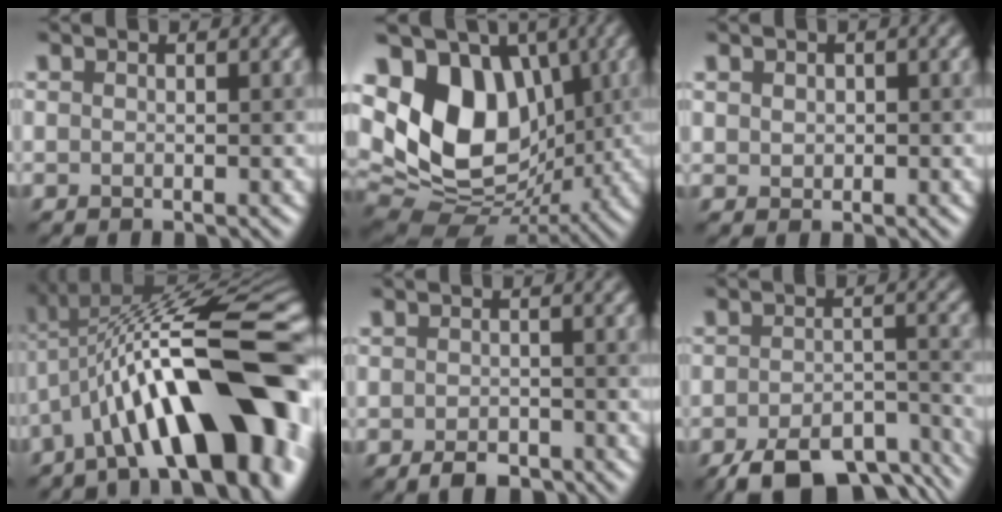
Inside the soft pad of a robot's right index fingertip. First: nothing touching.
{"total": 13.2, "force": [2.6, 9.4, 8.9], "torque": [-0.170, -0.003, 0.041]}
{"total": 1.0, "force": [0.4, 1.0, 0.2], "torque": [0.001, -0.002, 0.008]}
{"total": 15.8, "force": [-4.3, 4.9, 14.4], "torque": [-0.183, 0.037, -0.068]}
{"total": 2.5, "force": [-1.7, 1.2, 1.3], "torque": [-0.020, -0.001, -0.030]}
{"total": 9.8, "force": [-7.0, 4.1, 5.5], "torque": [-0.086, -0.022, -0.102]}